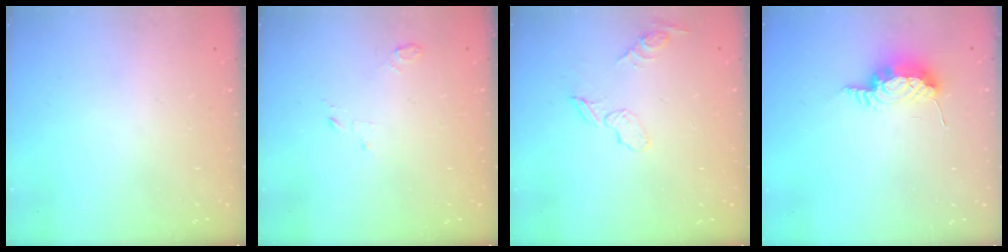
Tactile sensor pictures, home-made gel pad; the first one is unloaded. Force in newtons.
{"total": 2.8, "press": 2.8, "slide": 0.3}
{"total": 8.3, "press": 8.1, "slide": 1.6}
{"total": 8.8, "press": 8.5, "slide": 2.1}